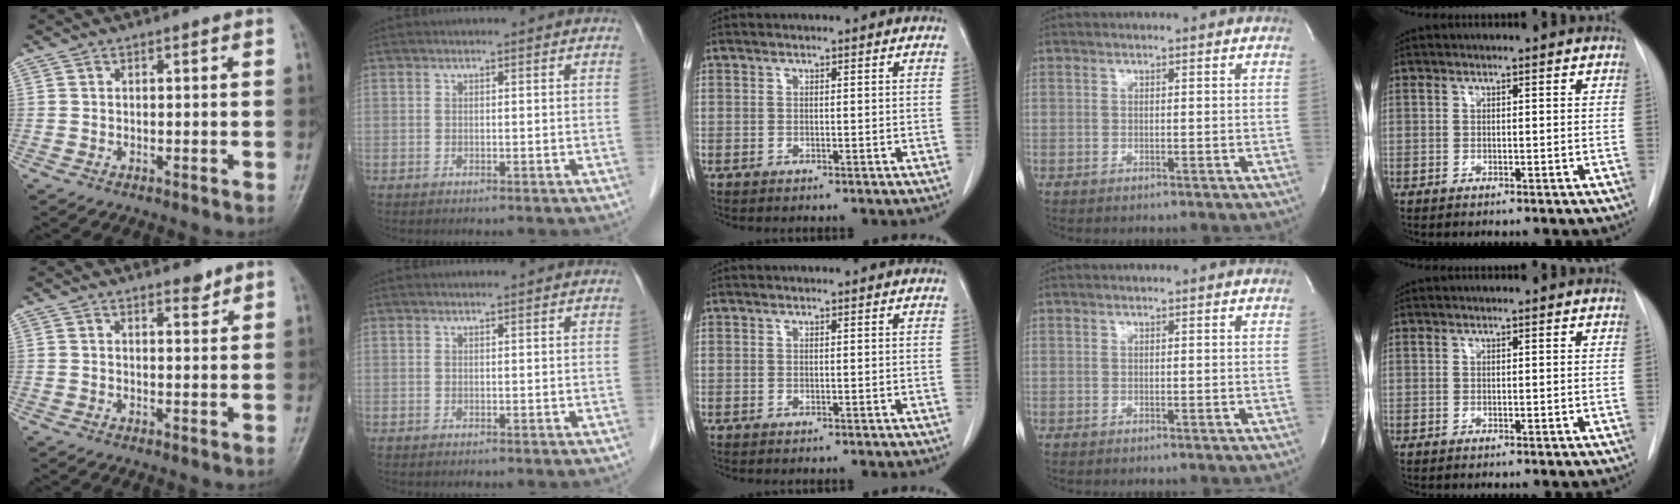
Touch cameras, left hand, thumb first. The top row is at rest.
{"thumb": {"total": 2.1, "force": [1.8, 0.8, 0.9], "torque": [-0.003, -0.013, 0.026]}, "index": {"total": 0.6, "force": [0.5, -0.1, 0.3], "torque": [-0.005, 0.004, 0.010]}}